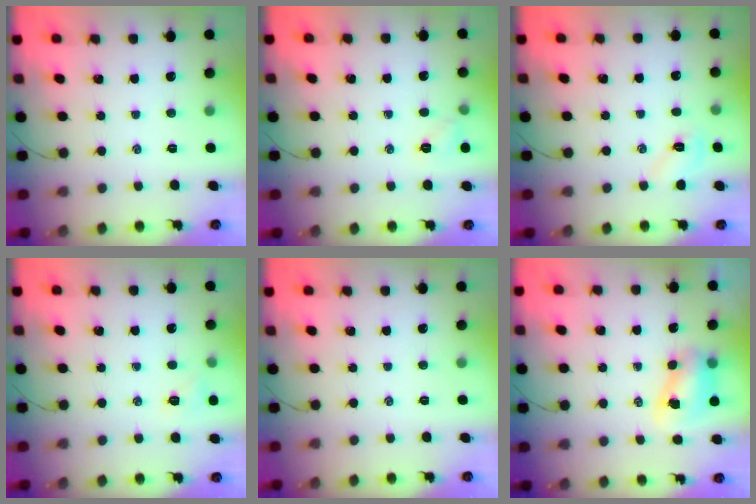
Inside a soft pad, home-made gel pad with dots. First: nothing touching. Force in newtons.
{"total": 5.2, "press": 4.9, "slide": 1.6}
{"total": 7.0, "press": 6.8, "slide": 1.5}
{"total": 6.1, "press": 6.1, "slide": 1.1}
{"total": 0.0}
{"total": 8.1, "press": 8.0, "slide": 1.0}